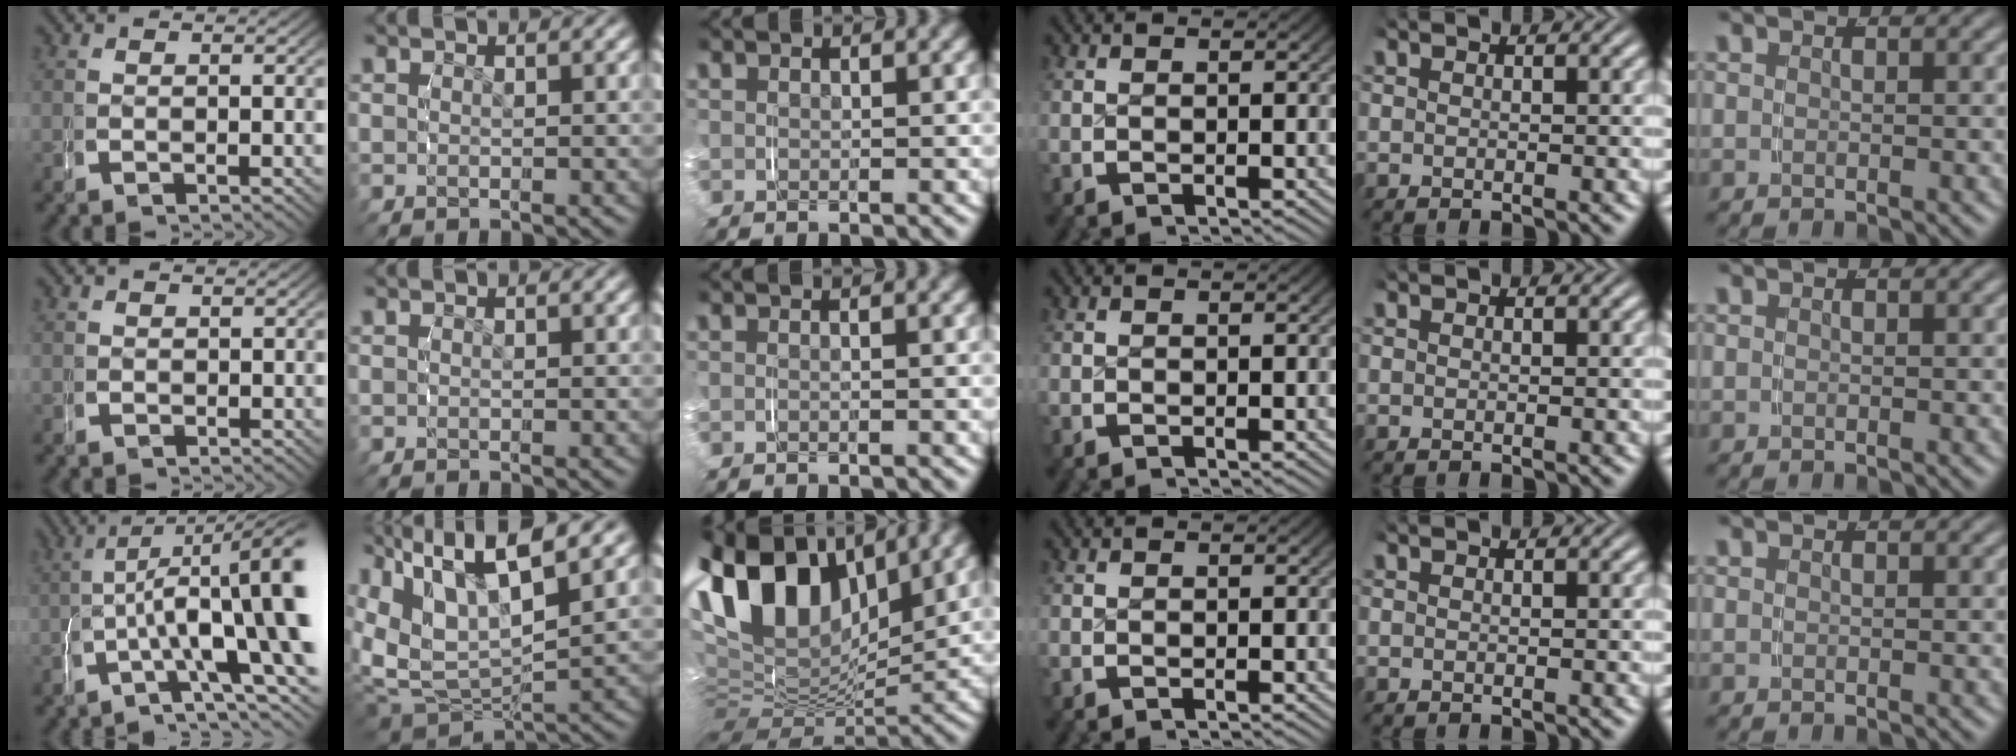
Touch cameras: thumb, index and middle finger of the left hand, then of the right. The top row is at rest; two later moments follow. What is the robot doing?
{"motion": "grasp_and_lifting", "object": "keyboard"}